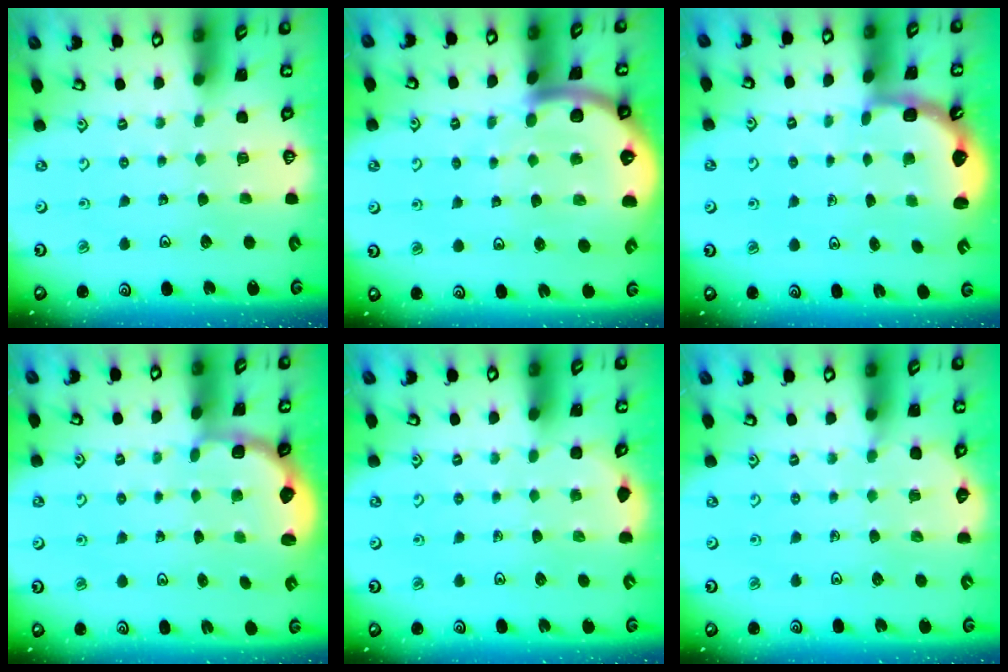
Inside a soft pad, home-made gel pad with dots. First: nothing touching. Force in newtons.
{"total": 8.1, "press": 8.0, "slide": 1.0}
{"total": 2.6, "press": 2.3, "slide": 1.3}
{"total": 2.8, "press": 2.1, "slide": 1.9}
{"total": 1.5, "press": 1.2, "slide": 1.0}
{"total": 4.5, "press": 4.5, "slide": 0.8}